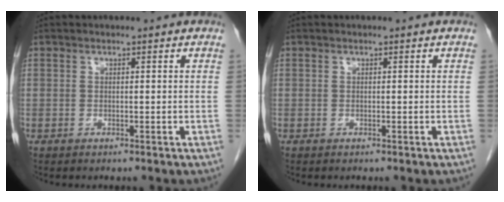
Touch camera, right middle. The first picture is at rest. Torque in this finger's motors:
{"motor_torque": [0.02, -0.06, 0.01, 0.00]}